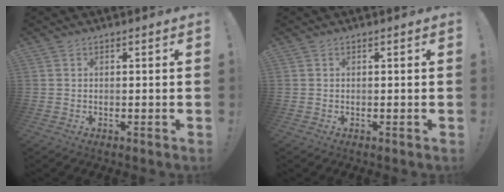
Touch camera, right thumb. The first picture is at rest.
{"total": 0.0}